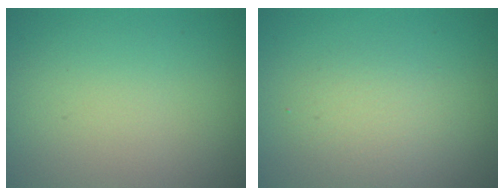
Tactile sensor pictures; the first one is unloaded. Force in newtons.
{"total": 2.4, "press": 2.4, "slide": 0.1}